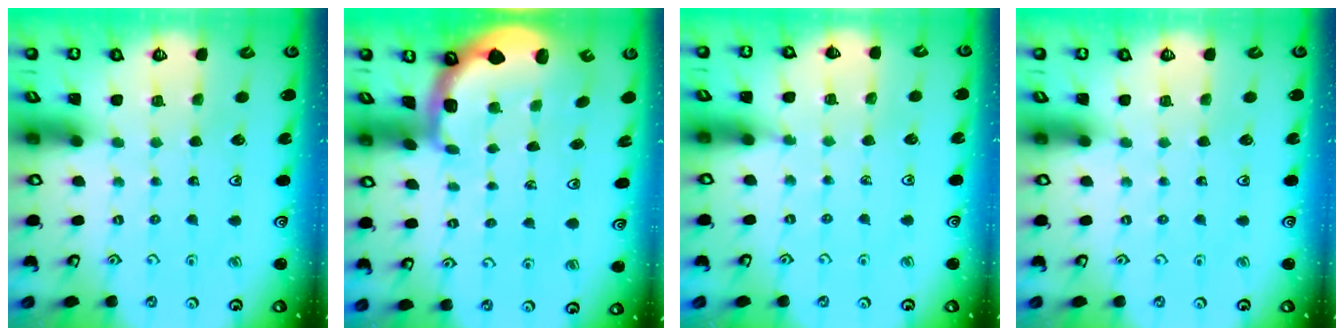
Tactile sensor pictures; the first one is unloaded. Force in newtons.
{"total": 2.4, "press": 2.1, "slide": 1.2}
{"total": 5.9, "press": 5.8, "slide": 1.1}
{"total": 0.0}